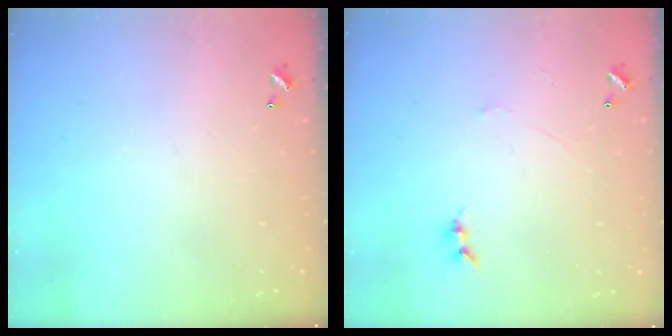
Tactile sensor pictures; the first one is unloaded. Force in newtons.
{"total": 0.0}